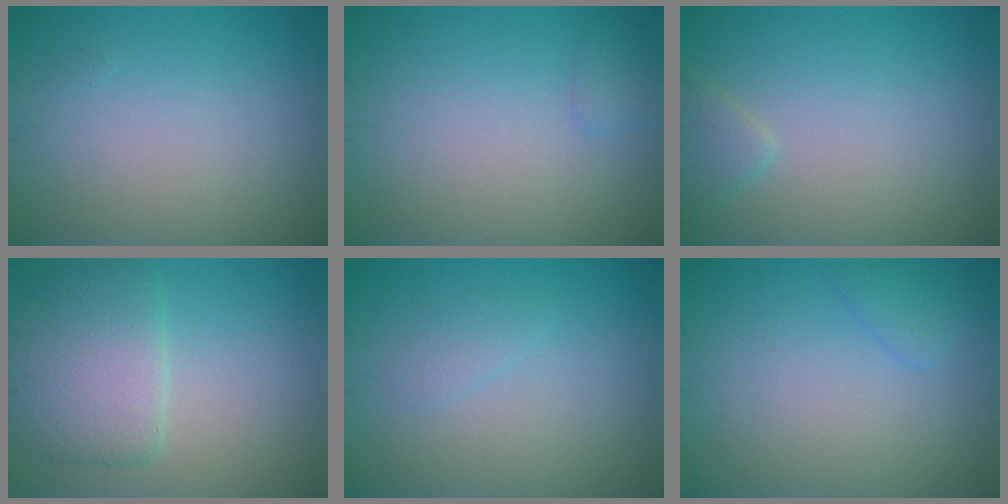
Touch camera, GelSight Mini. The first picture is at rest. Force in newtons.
{"total": 0.7, "press": 0.7, "slide": 0.0}
{"total": 1.4, "press": 1.4, "slide": 0.1}
{"total": 5.4, "press": 5.3, "slide": 0.3}
{"total": 1.0, "press": 1.0, "slide": 0.1}
{"total": 1.2, "press": 1.2, "slide": 0.1}